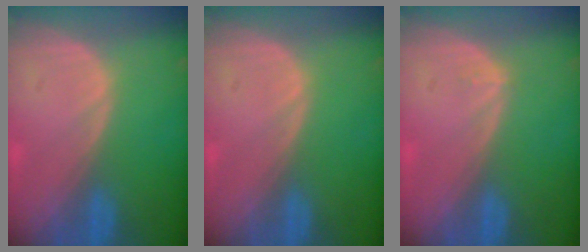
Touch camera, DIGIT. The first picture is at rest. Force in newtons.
{"total": 0.0}
{"total": 0.6, "press": 0.4, "slide": 0.5}